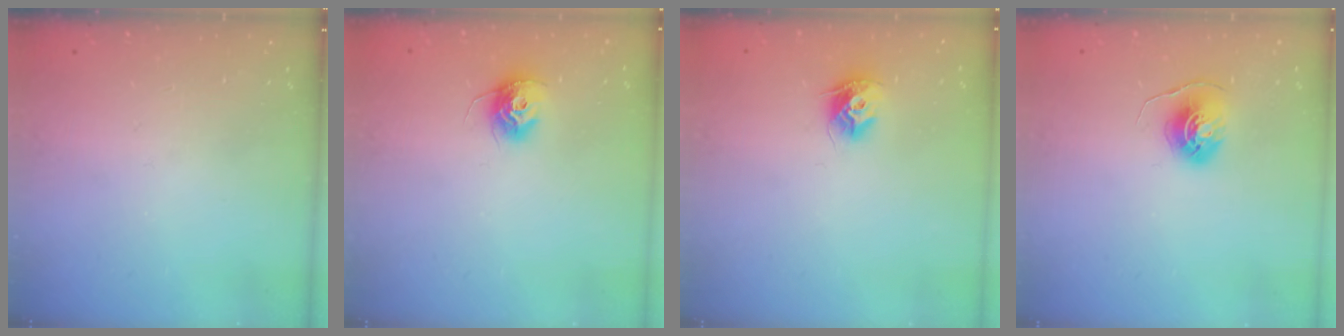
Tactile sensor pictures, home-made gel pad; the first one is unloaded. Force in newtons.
{"total": 10.3, "press": 10.3, "slide": 0.4}
{"total": 9.1, "press": 9.1, "slide": 0.3}
{"total": 6.1, "press": 6.1, "slide": 0.5}